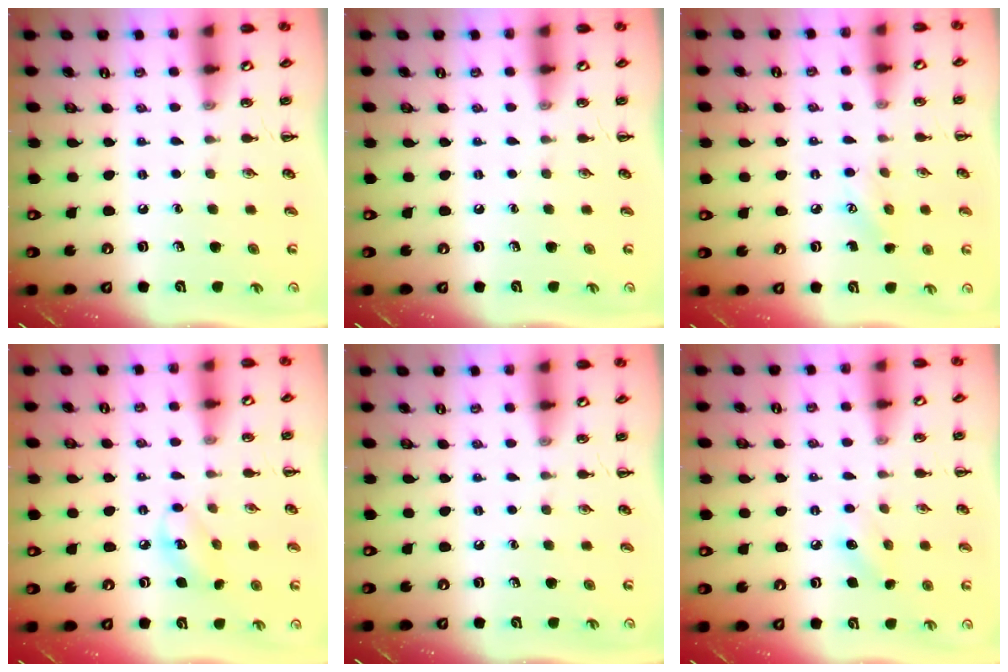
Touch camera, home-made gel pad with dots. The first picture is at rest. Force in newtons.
{"total": 0.0}
{"total": 5.9, "press": 5.7, "slide": 1.6}
{"total": 6.0, "press": 6.0, "slide": 0.6}
{"total": 0.0}
{"total": 7.4, "press": 7.2, "slide": 1.6}